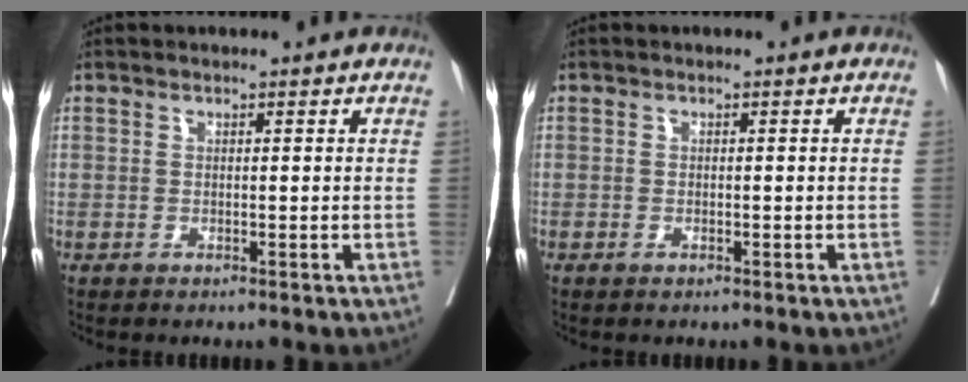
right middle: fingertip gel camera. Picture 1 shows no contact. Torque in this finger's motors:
{"motor_torque": [-0.03, -0.05, -0.02, 0.01]}